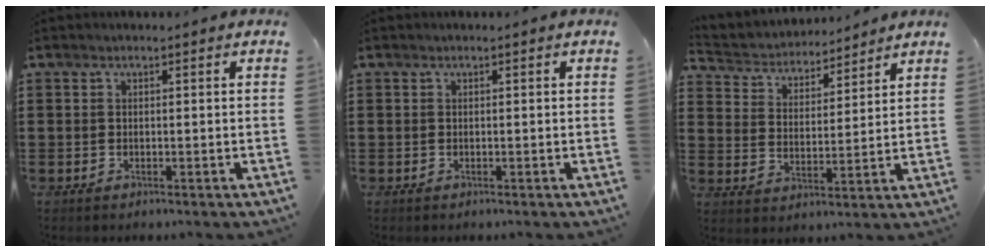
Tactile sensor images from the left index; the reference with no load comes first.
{"total": 0.0}
{"total": 4.1, "force": [4.0, 1.0, -0.2], "torque": [-0.023, -0.028, 0.065]}